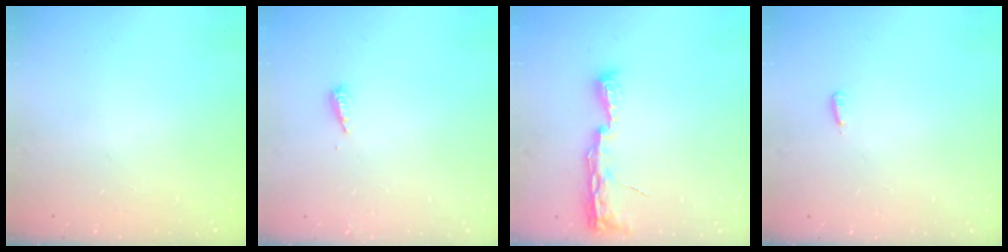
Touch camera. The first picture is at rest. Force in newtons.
{"total": 3.6, "press": 3.6, "slide": 0.3}
{"total": 8.2, "press": 8.2, "slide": 1.0}
{"total": 2.7, "press": 2.6, "slide": 0.9}